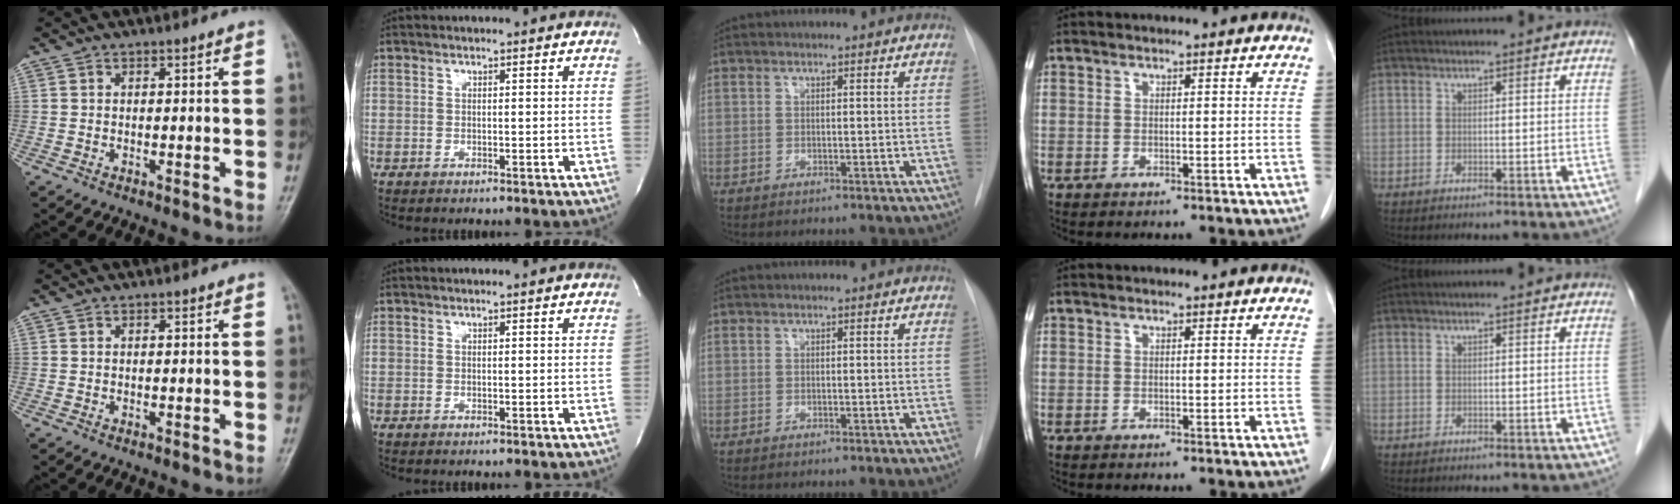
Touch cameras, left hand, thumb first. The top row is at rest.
{}